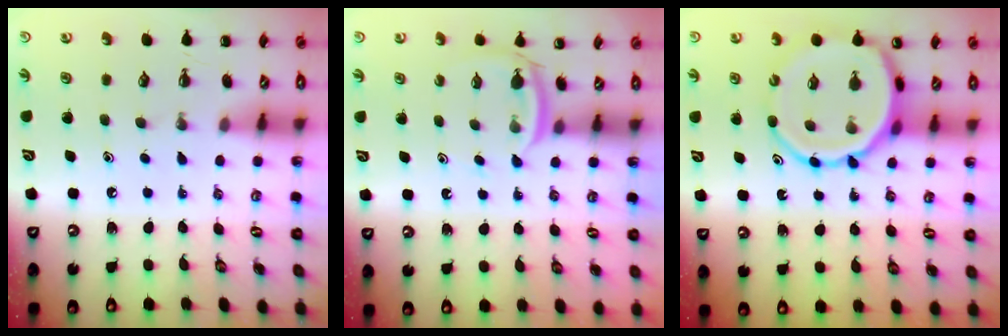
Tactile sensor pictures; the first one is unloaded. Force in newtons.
{"total": 3.9, "press": 3.6, "slide": 1.2}
{"total": 11.4, "press": 11.0, "slide": 2.9}